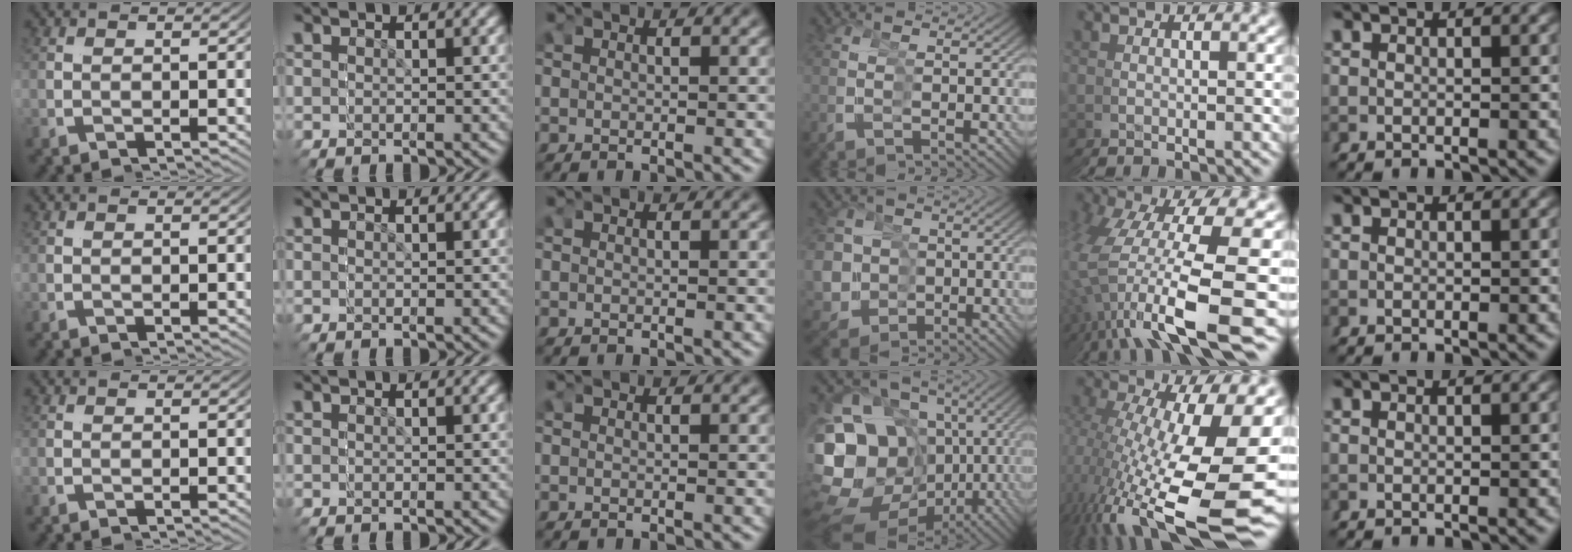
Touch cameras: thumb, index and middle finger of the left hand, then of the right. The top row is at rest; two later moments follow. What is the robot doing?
{"motion": "grasp_and_lifting", "object": "straw"}